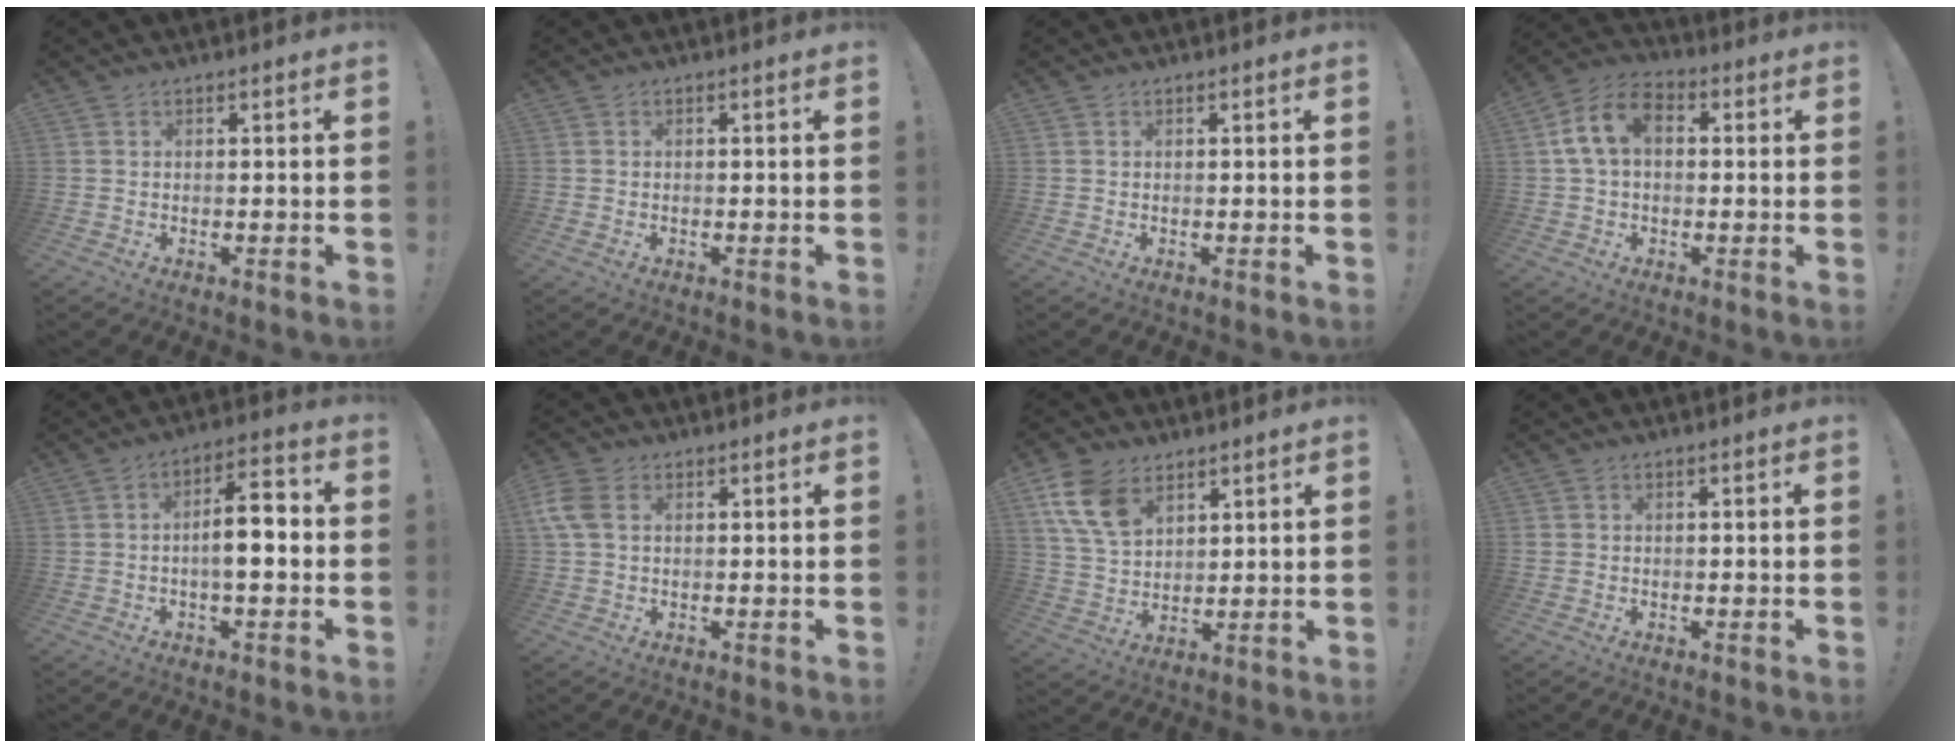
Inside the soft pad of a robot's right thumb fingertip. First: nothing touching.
{"total": 0.0}
{"total": 0.0}
{"total": 10.9, "force": [1.9, 7.2, 7.9], "torque": [-0.148, 0.012, 0.040]}
{"total": 9.9, "force": [-1.1, 3.6, 9.2], "torque": [-0.131, 0.008, -0.022]}
{"total": 6.2, "force": [1.5, 4.2, 4.4], "torque": [-0.109, 0.006, 0.031]}
{"total": 12.7, "force": [6.8, 8.1, 7.0], "torque": [-0.136, -0.022, 0.134]}
{"total": 0.8, "force": [-0.2, 0.7, 0.3], "torque": [-0.004, 0.002, -0.004]}